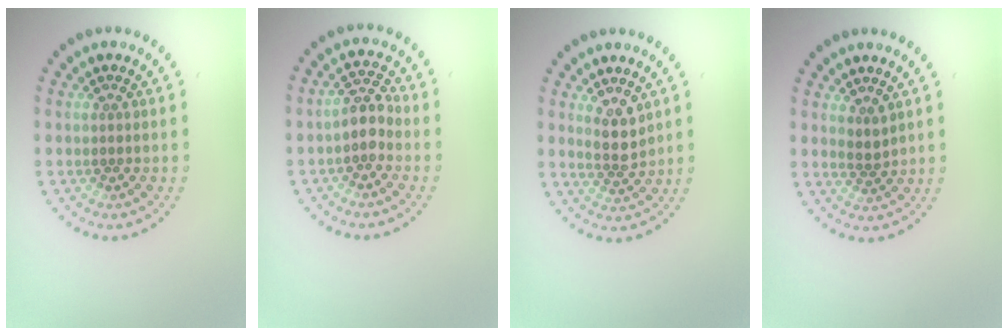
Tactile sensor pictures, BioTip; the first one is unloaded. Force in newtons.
{"total": 2.3, "press": 2.0, "slide": 1.2}
{"total": 2.5, "press": 2.2, "slide": 1.2}
{"total": 1.1, "press": 0.8, "slide": 0.7}